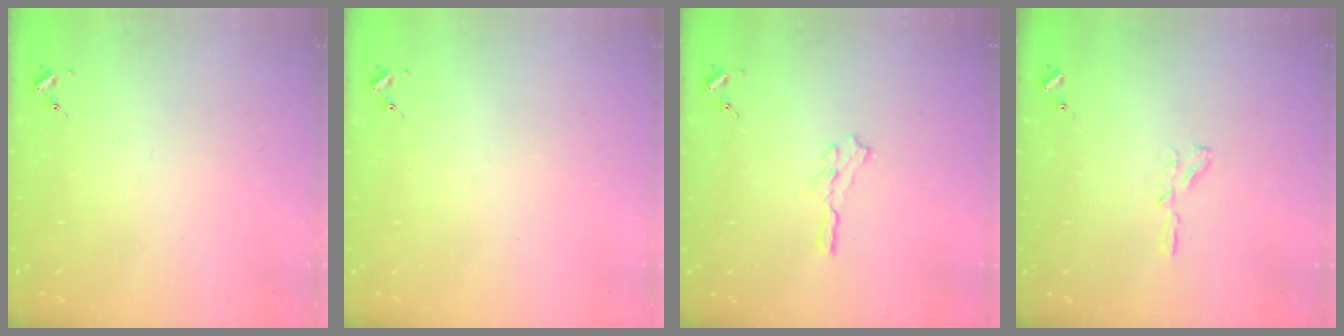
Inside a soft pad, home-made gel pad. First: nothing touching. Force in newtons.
{"total": 0.0}
{"total": 3.8, "press": 3.8, "slide": 0.3}
{"total": 3.8, "press": 3.8, "slide": 0.3}